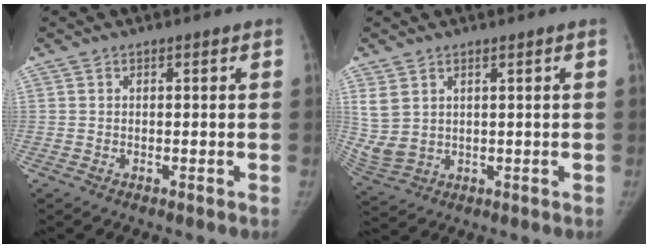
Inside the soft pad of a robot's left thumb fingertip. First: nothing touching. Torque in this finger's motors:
{"motor_torque": [1.17, 1.16, 0.89, -0.96, 0.21]}